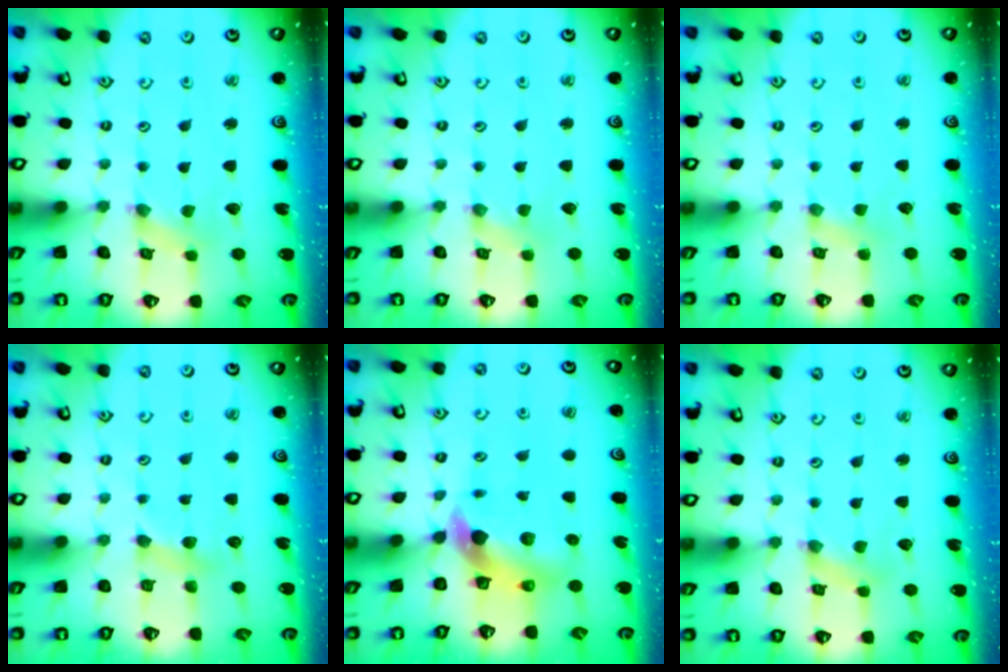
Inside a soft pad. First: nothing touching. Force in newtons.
{"total": 0.9, "press": 0.9, "slide": 0.2}
{"total": 2.4, "press": 2.3, "slide": 0.5}
{"total": 3.5, "press": 3.5, "slide": 0.4}
{"total": 7.5, "press": 7.5, "slide": 0.8}
{"total": 0.9, "press": 0.9, "slide": 0.3}